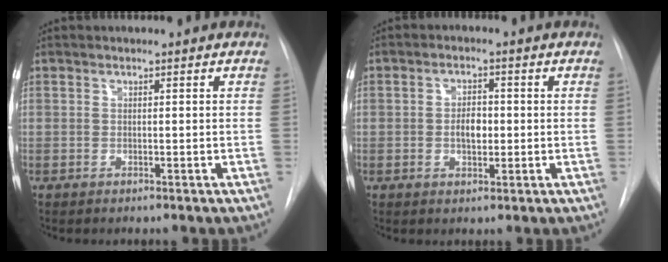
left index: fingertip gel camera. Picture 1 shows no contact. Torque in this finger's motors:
{"motor_torque": [0.61, 0.28, 0.15, 0.02]}